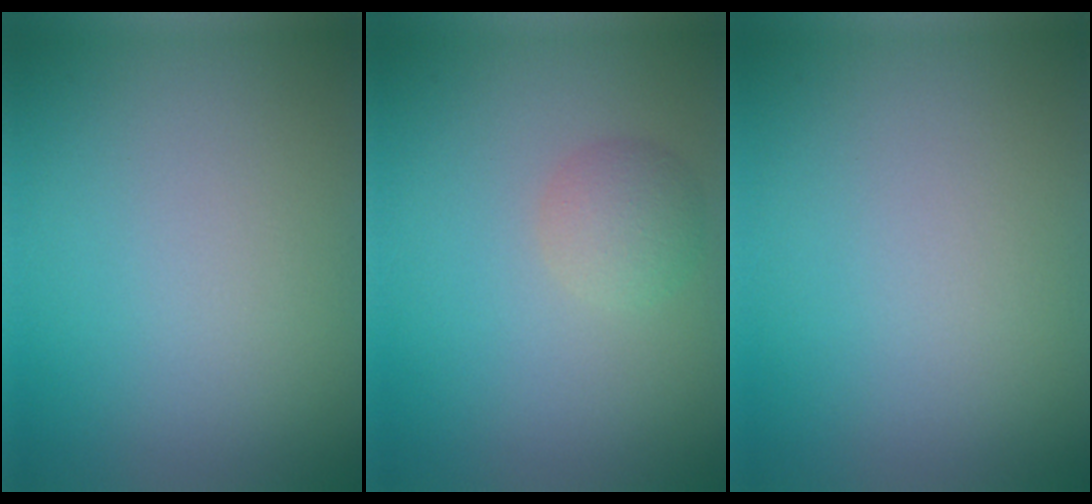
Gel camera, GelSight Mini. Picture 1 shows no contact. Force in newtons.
{"total": 2.2, "press": 2.2, "slide": 0.1}
{"total": 0.0}